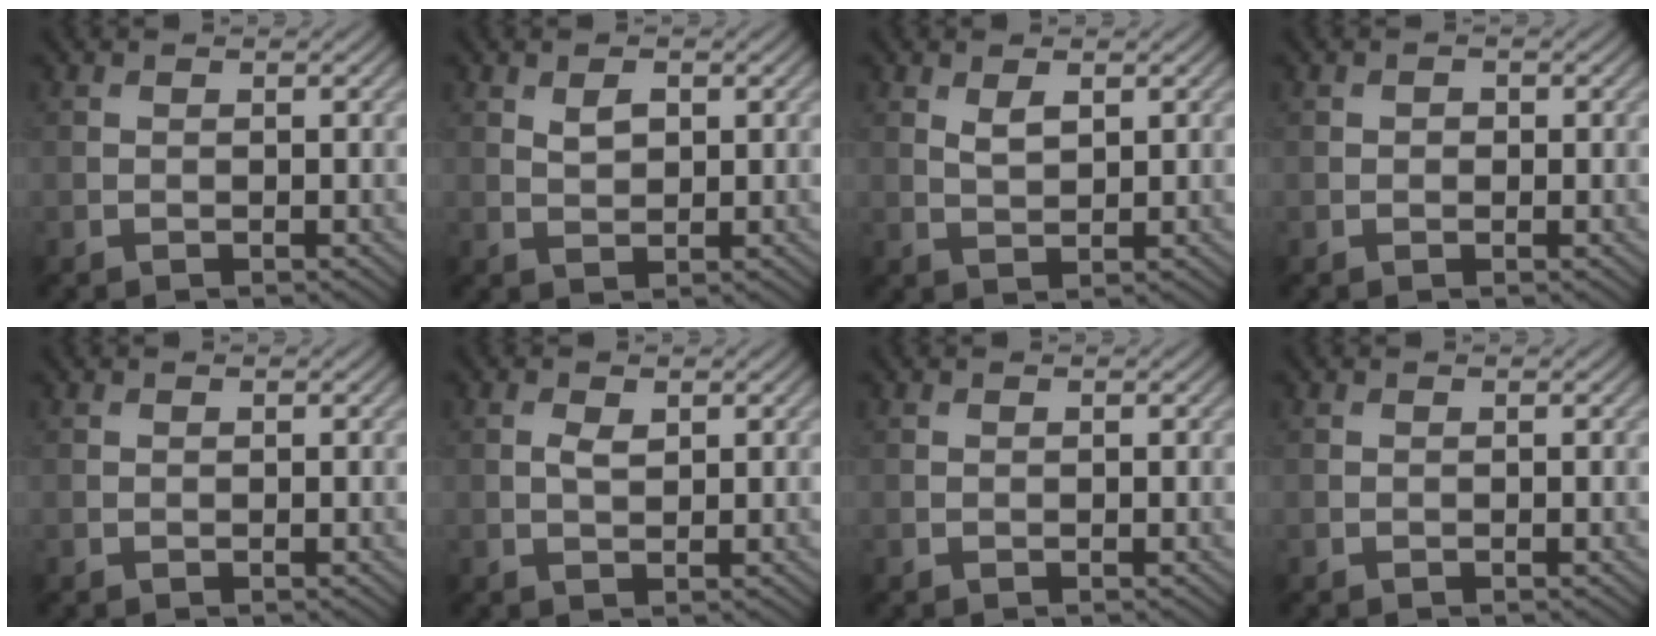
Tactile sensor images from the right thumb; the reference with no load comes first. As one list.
[{"total": 2.1, "force": [0.9, 1.1, 1.4], "torque": [-0.028, -0.002, 0.019]}, {"total": 2.1, "force": [1.1, 1.0, 1.6], "torque": [-0.034, -0.004, 0.026]}, {"total": 0.7, "force": [0.0, 0.6, 0.3], "torque": [-0.003, -0.004, -0.004]}, {"total": 0.0}, {"total": 1.5, "force": [0.5, 0.8, 1.2], "torque": [-0.027, -0.002, 0.010]}, {"total": 0.0}, {"total": 0.0}]